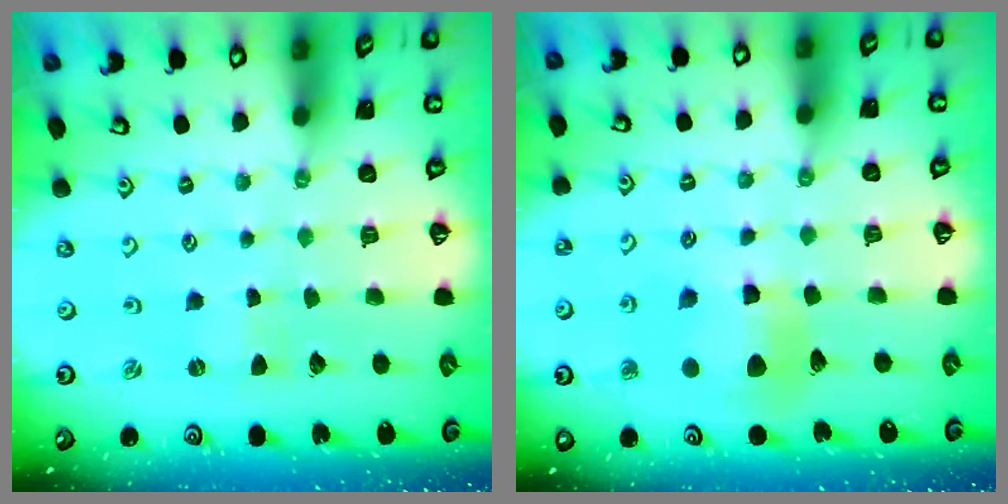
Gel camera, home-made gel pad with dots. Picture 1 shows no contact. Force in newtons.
{"total": 9.7, "press": 9.6, "slide": 1.5}